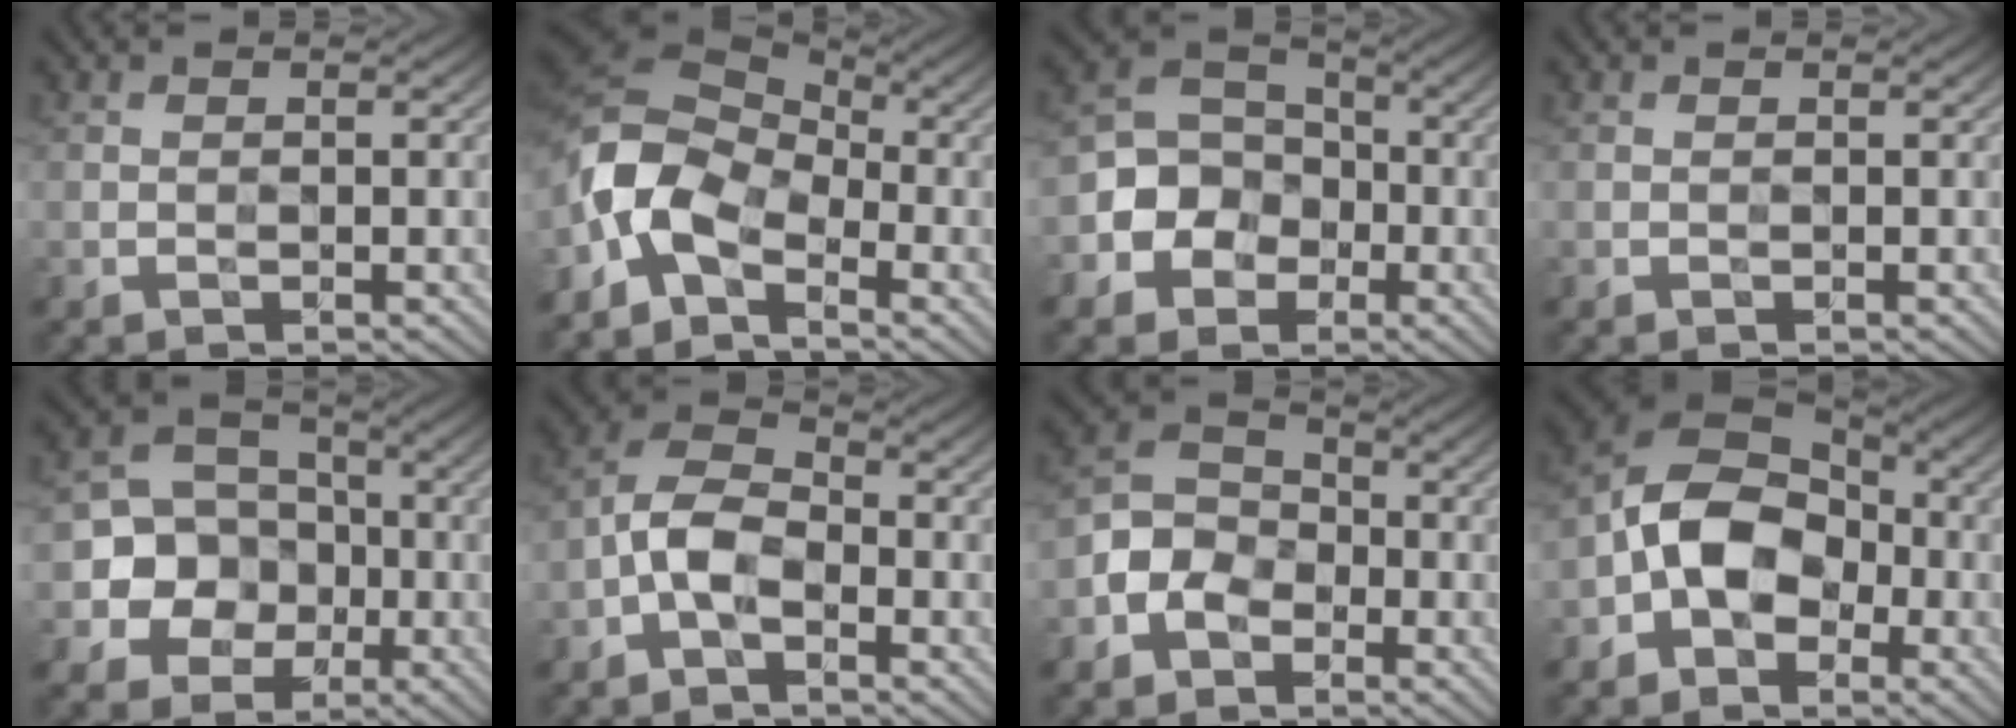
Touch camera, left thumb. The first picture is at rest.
{"total": 8.6, "force": [-3.8, 5.5, 5.5], "torque": [-0.123, 0.008, -0.104]}
{"total": 7.1, "force": [-2.3, 6.1, 2.8], "torque": [-0.056, -0.004, -0.071]}
{"total": 0.0}
{"total": 9.7, "force": [-2.2, 8.7, 3.6], "torque": [-0.076, -0.013, -0.075]}
{"total": 5.5, "force": [-2.1, 3.2, 4.0], "torque": [-0.084, 0.014, -0.057]}
{"total": 6.2, "force": [-2.8, 4.8, 2.9], "torque": [-0.064, 0.004, -0.076]}
{"total": 8.9, "force": [-2.4, 6.6, 5.5], "torque": [-0.102, 0.006, -0.072]}